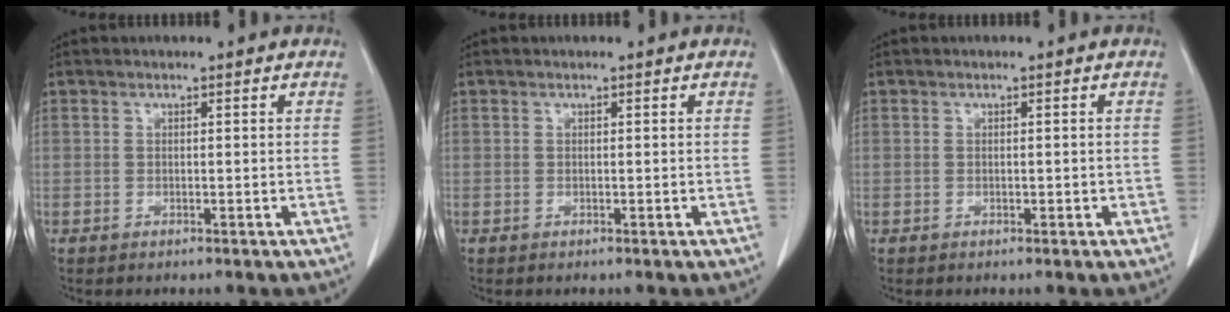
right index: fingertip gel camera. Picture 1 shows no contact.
{"total": 0.0}
{"total": 0.8, "force": [-0.1, 0.6, 0.5], "torque": [-0.007, 0.007, 0.000]}